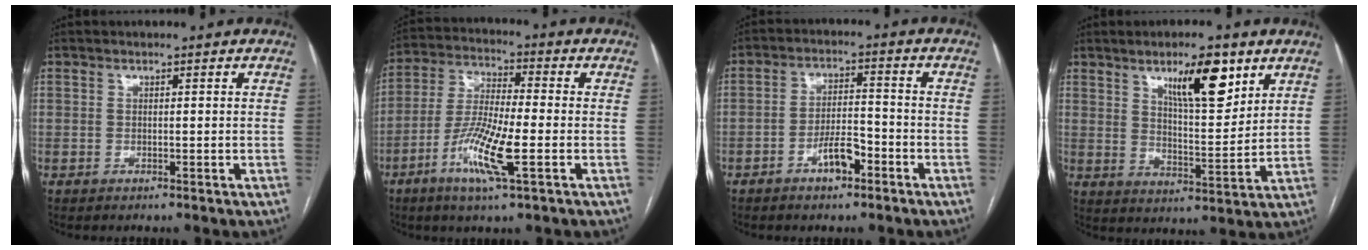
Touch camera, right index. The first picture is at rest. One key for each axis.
{"total": 11.3, "fx": -4.2, "fy": 1.3, "fz": 10.4, "tx": -0.212, "ty": -0.010, "tz": -0.082}
{"total": 5.4, "fx": -3.1, "fy": 1.9, "fz": 4.1, "tx": -0.076, "ty": 0.010, "tz": -0.052}
{"total": 10.7, "fx": 6.1, "fy": 2.7, "fz": 8.4, "tx": -0.136, "ty": -0.003, "tz": 0.102}